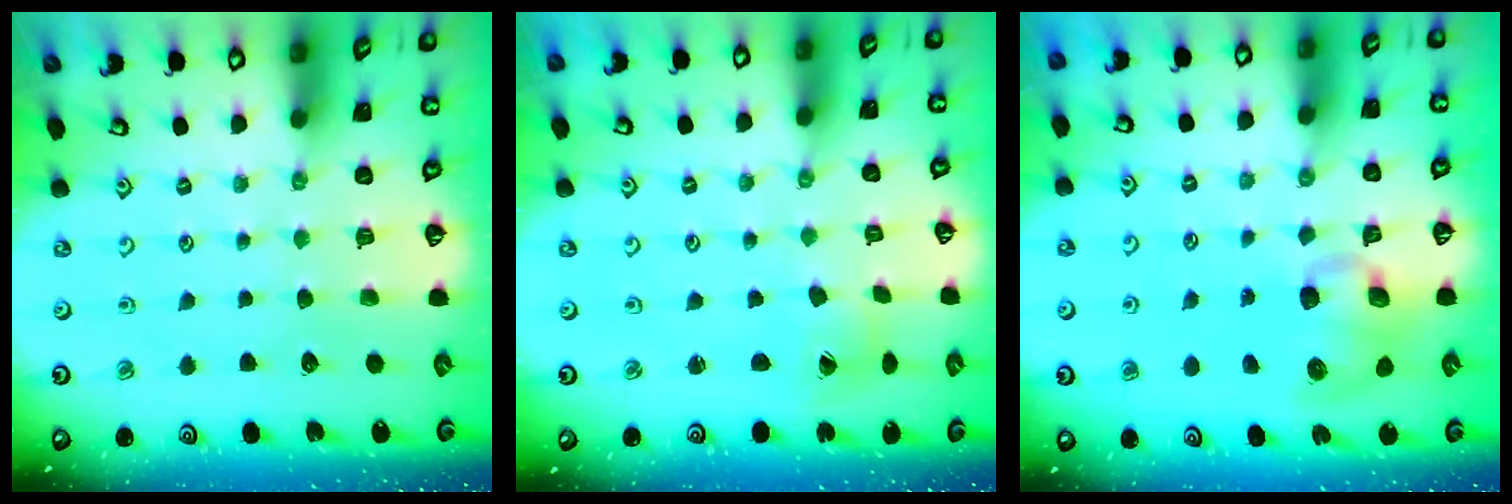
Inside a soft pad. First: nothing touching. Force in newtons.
{"total": 2.5, "press": 2.5, "slide": 0.3}
{"total": 10.2, "press": 10.1, "slide": 1.5}